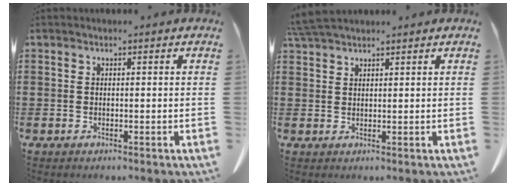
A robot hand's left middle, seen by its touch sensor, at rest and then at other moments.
{"total": 3.6, "force": [3.2, 0.4, 1.4], "torque": [-0.037, -0.004, 0.064]}